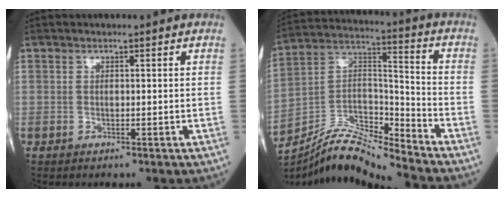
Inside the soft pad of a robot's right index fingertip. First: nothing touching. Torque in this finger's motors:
{"motor_torque": [-0.78, -0.76, 0.06, 0.00]}